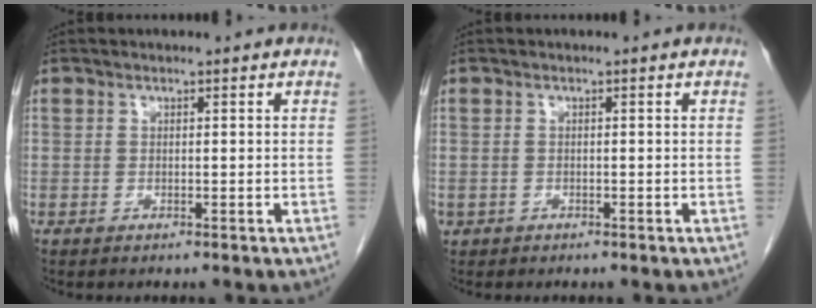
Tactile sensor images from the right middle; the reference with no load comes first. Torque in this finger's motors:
{"motor_torque": [1.11, -1.03, 0.59, 0.11]}